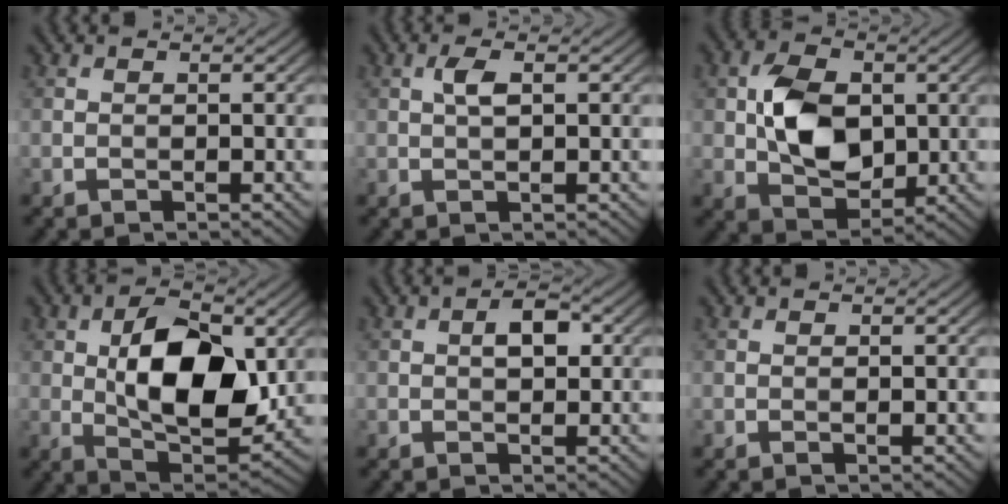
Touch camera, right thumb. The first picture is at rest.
{"total": 2.0, "force": [0.5, 0.7, 1.8], "torque": [-0.041, 0.006, 0.007]}
{"total": 8.4, "force": [0.7, 5.8, 6.0], "torque": [-0.118, 0.000, 0.013]}
{"total": 12.6, "force": [1.6, 6.8, 10.6], "torque": [-0.174, -0.003, 0.031]}
{"total": 2.8, "force": [0.5, 1.5, 2.3], "torque": [-0.035, 0.003, 0.005]}
{"total": 0.0}